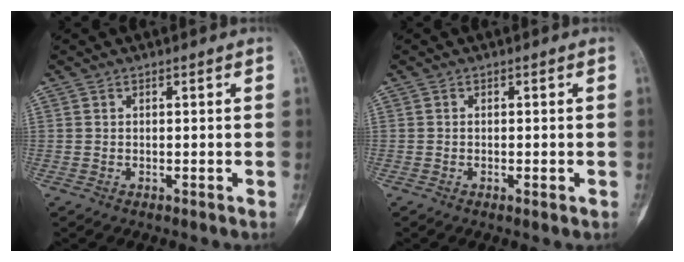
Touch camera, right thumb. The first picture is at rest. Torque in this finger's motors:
{"motor_torque": [-0.36, 0.10, -0.40, 0.03, -0.05]}